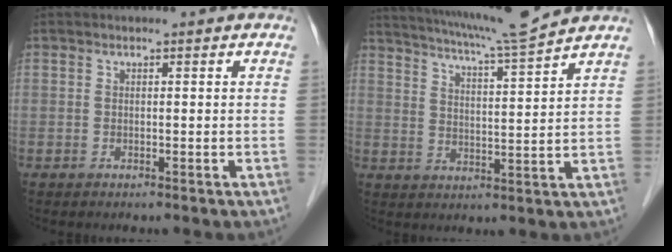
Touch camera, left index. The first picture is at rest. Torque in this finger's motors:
{"motor_torque": [0.60, -0.79, 0.36, 0.10]}